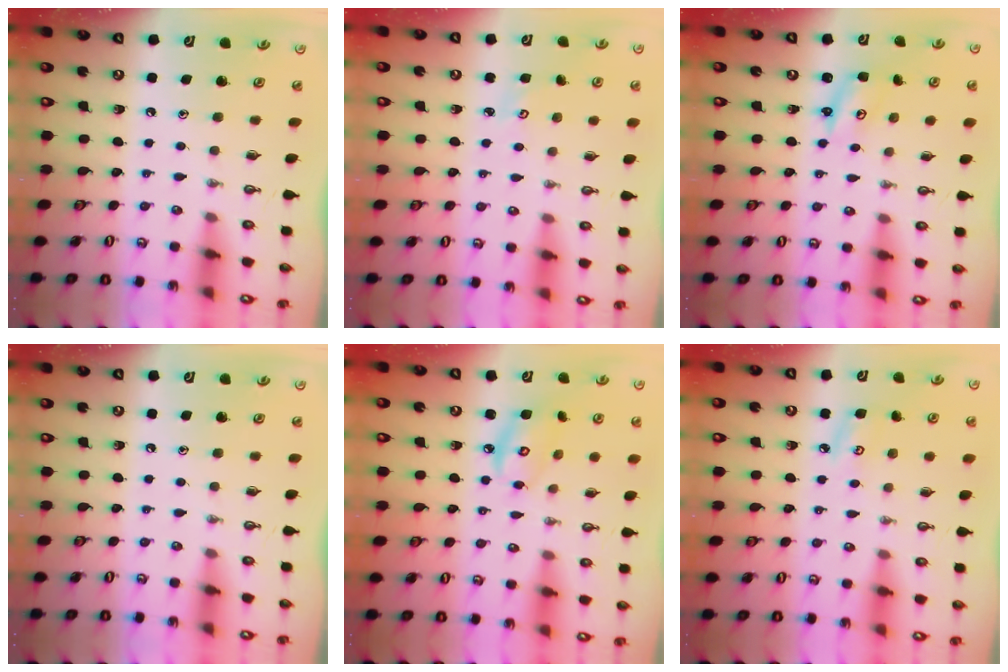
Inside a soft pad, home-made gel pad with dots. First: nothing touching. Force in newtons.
{"total": 2.7, "press": 2.7, "slide": 0.3}
{"total": 2.6, "press": 2.6, "slide": 0.2}
{"total": 0.0}
{"total": 7.6, "press": 7.6, "slide": 0.4}
{"total": 5.3, "press": 5.3, "slide": 0.6}